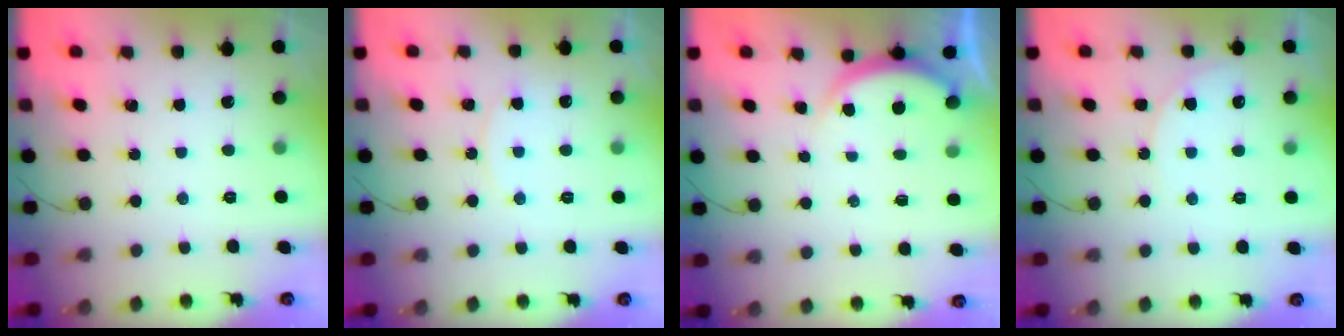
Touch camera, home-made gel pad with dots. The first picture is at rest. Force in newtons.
{"total": 3.8, "press": 3.7, "slide": 0.6}
{"total": 3.3, "press": 3.2, "slide": 0.7}
{"total": 6.5, "press": 6.5, "slide": 0.6}